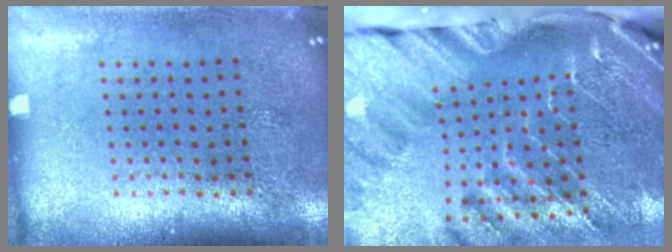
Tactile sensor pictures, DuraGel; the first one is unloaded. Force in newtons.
{"total": 4.1, "press": 3.1, "slide": 2.7}